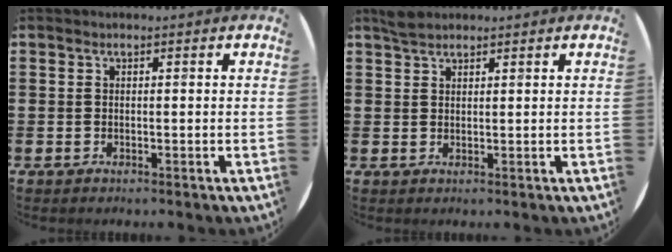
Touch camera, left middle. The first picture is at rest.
{"total": 1.9, "force": [1.7, 0.5, 0.6], "torque": [-0.006, 0.001, 0.031]}